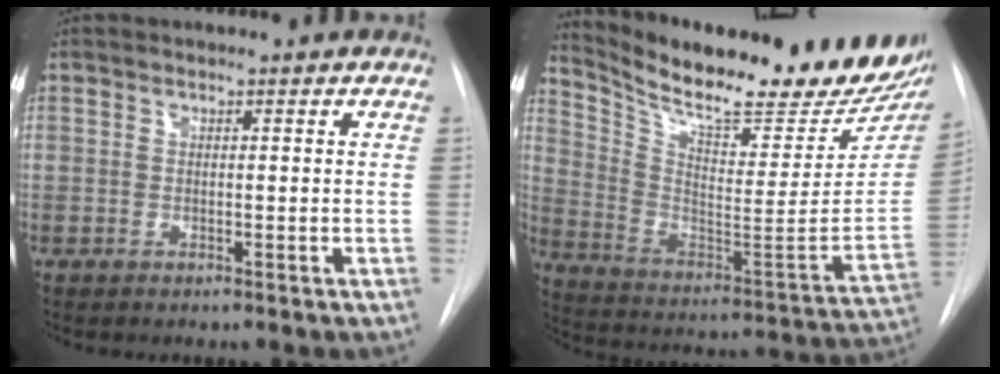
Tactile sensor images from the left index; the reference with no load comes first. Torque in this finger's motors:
{"motor_torque": [0.80, -1.14, 0.11, 0.04]}